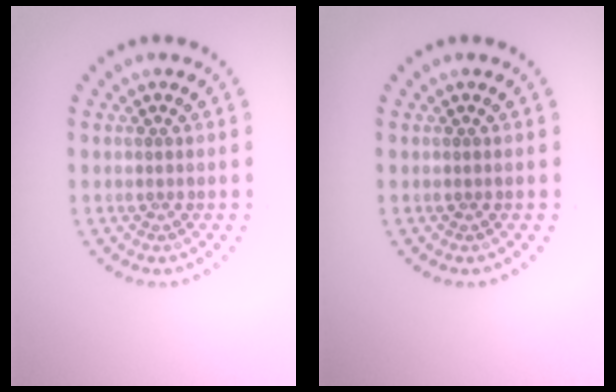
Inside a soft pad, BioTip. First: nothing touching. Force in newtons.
{"total": 0.0}